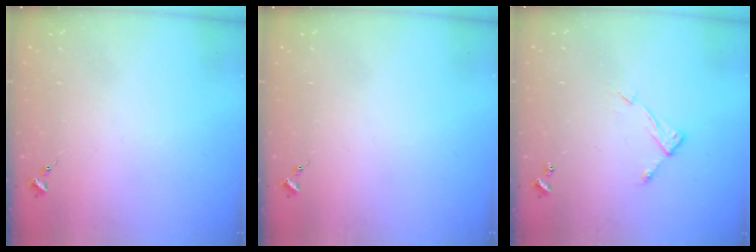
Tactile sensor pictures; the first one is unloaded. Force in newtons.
{"total": 0.0}
{"total": 6.3, "press": 6.3, "slide": 0.4}